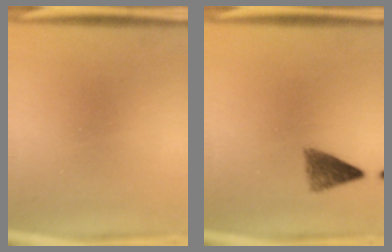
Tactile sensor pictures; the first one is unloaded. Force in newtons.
{"total": 3.3}